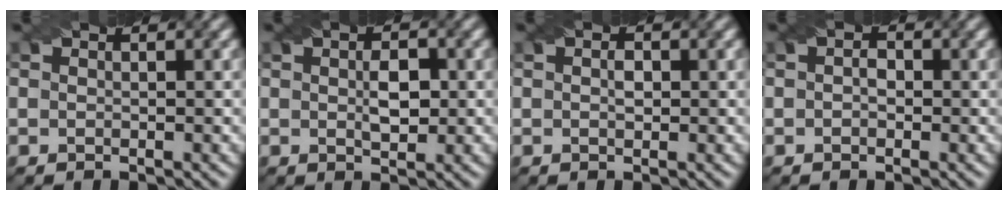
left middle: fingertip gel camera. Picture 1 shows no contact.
{"total": 2.6, "force": [0.2, 1.3, 2.2], "torque": [-0.041, 0.001, 0.005]}
{"total": 1.1, "force": [0.1, 0.6, 0.9], "torque": [-0.016, 0.003, 0.001]}
{"total": 1.5, "force": [0.2, 1.0, 1.1], "torque": [-0.013, -0.001, -0.008]}